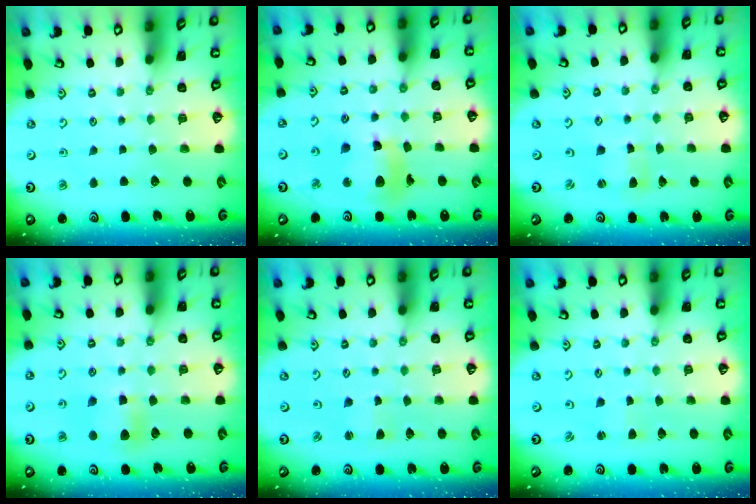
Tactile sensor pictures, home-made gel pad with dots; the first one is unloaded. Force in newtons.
{"total": 13.3, "press": 13.2, "slide": 1.8}
{"total": 1.0, "press": 1.0, "slide": 0.2}
{"total": 7.1, "press": 7.1, "slide": 0.7}
{"total": 1.5, "press": 1.4, "slide": 0.2}
{"total": 1.1, "press": 1.1, "slide": 0.2}